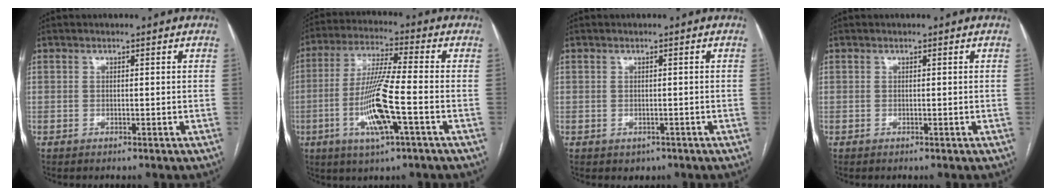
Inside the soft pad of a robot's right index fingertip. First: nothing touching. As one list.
[{"total": 12.0, "force": [-3.4, 0.6, 11.5], "torque": [-0.235, -0.008, -0.064]}, {"total": 1.7, "force": [-0.8, 1.5, 0.5], "torque": [-0.005, 0.001, -0.001]}, {"total": 0.0}]